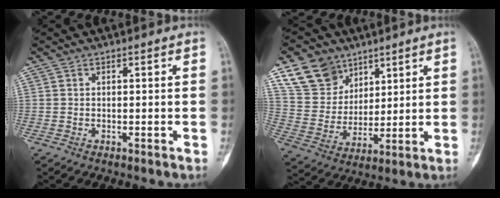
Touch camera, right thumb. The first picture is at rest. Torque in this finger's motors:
{"motor_torque": [-0.43, 2.01, 0.10, 0.07, -0.05]}